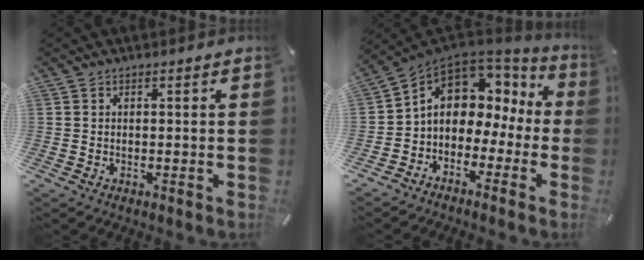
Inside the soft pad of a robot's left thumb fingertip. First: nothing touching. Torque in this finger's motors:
{"motor_torque": [0.01, 1.81, 1.34, 0.05, 0.45]}